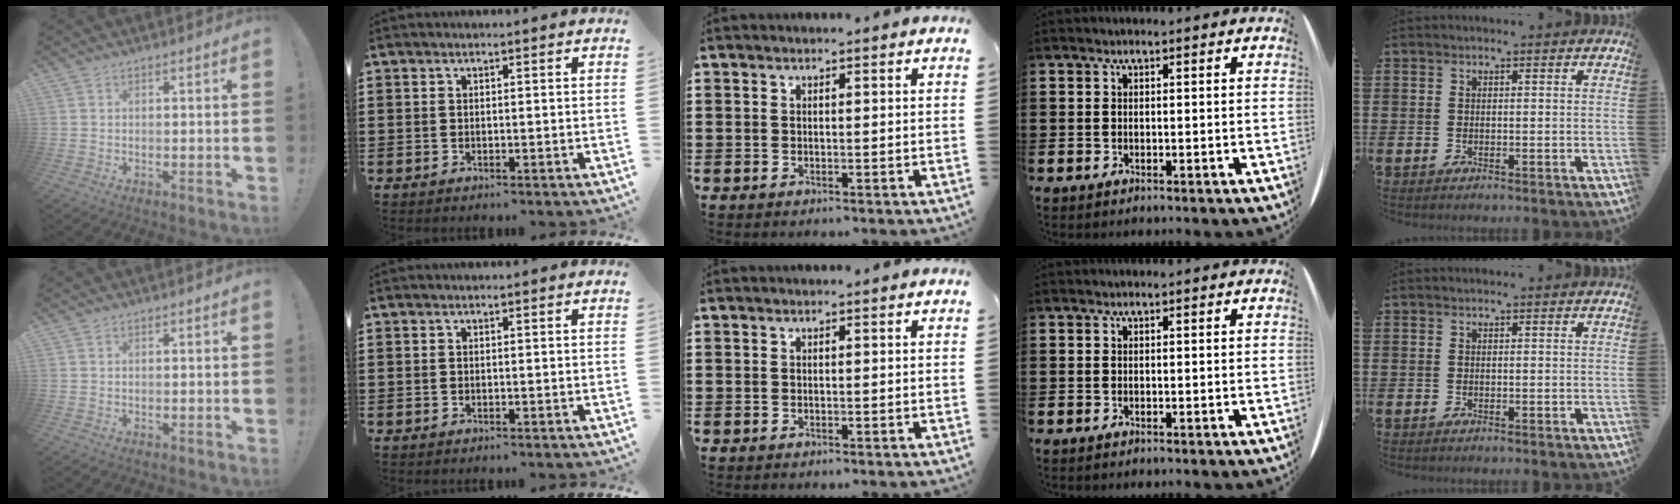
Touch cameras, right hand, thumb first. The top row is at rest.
{}